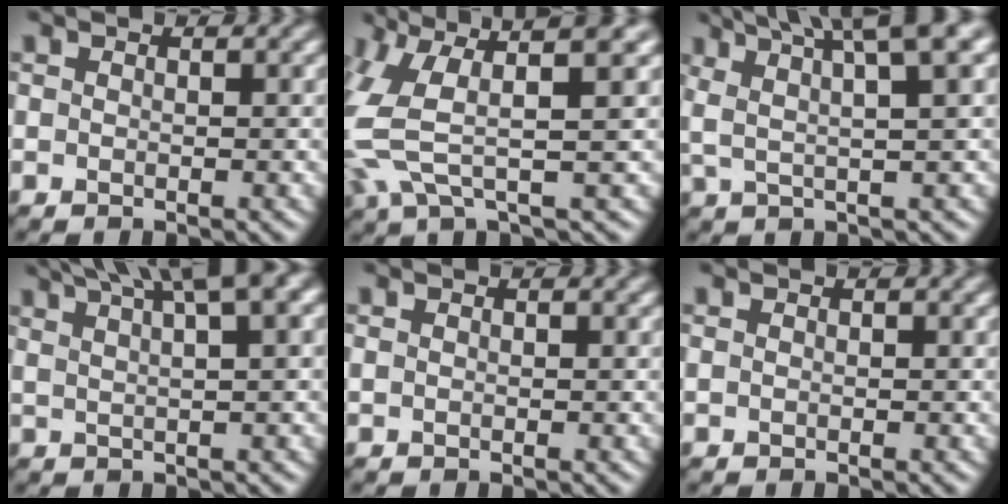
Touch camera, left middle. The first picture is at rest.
{"total": 6.4, "force": [0.4, 2.4, 6.0], "torque": [-0.148, -0.002, 0.001]}
{"total": 7.2, "force": [3.9, 1.3, 6.0], "torque": [-0.102, 0.023, 0.064]}
{"total": 7.5, "force": [4.8, 1.6, 5.5], "torque": [-0.065, 0.034, 0.062]}
{"total": 0.0}
{"total": 0.0}